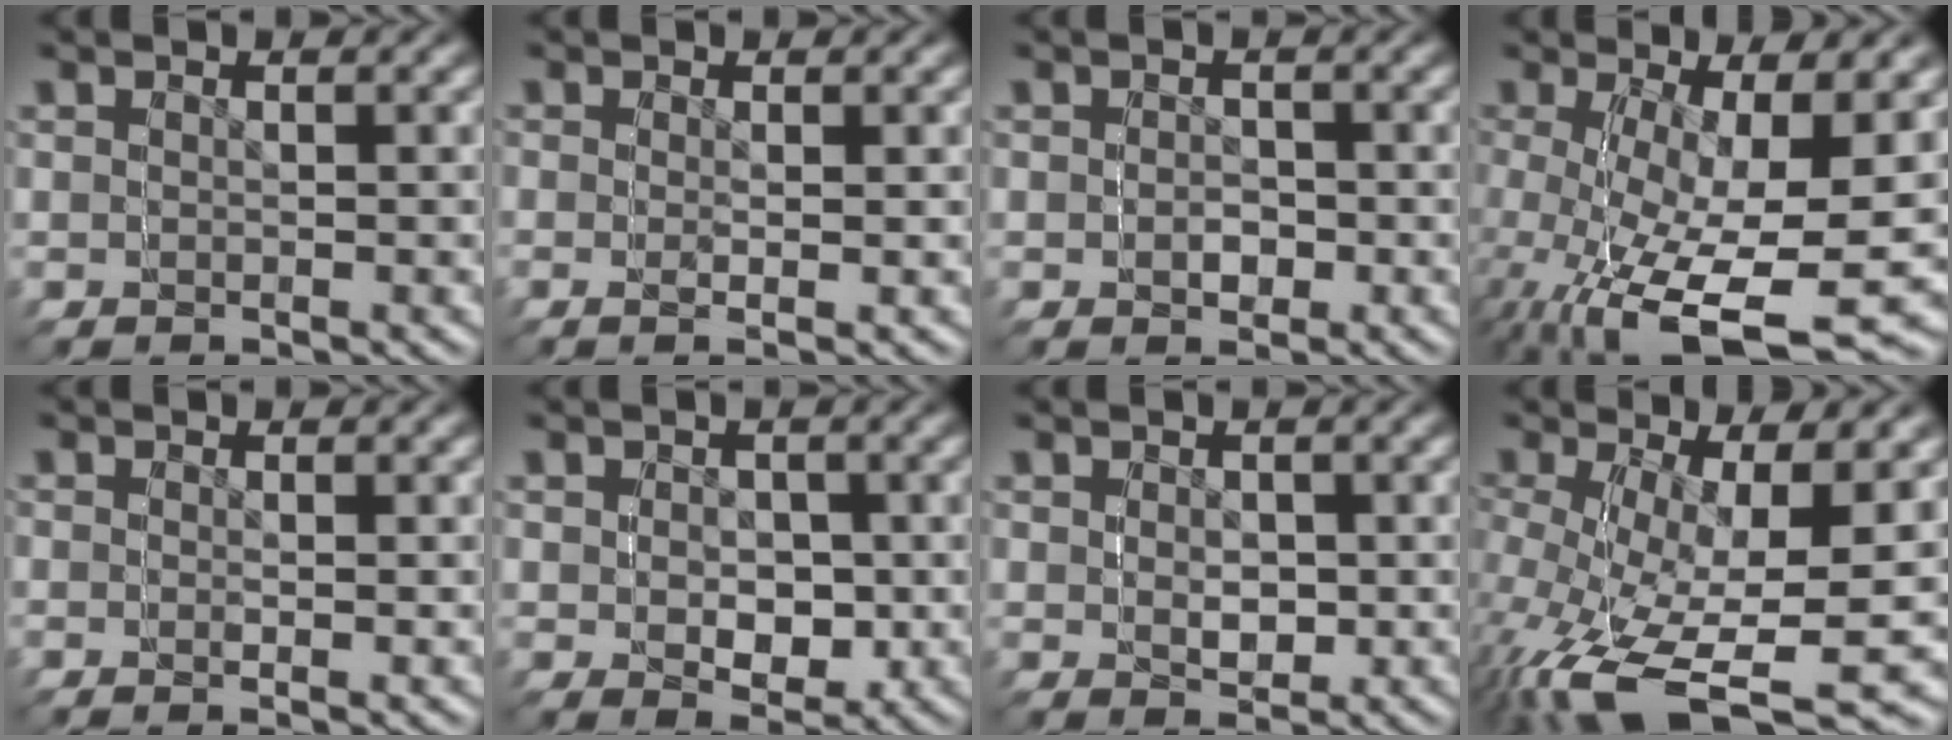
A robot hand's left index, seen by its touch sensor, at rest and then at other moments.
{"total": 1.5, "force": [0.3, -1.2, -0.9], "torque": [0.017, 0.011, -0.001]}
{"total": 1.4, "force": [0.1, 1.1, -0.9], "torque": [0.001, -0.006, 0.003]}
{"total": 5.0, "force": [-1.2, 2.6, 4.2], "torque": [-0.090, -0.010, -0.008]}
{"total": 0.9, "force": [0.0, -0.6, -0.6], "torque": [0.010, 0.003, -0.004]}
{"total": 2.3, "force": [0.7, 1.6, -1.5], "torque": [0.016, -0.003, 0.012]}
{"total": 1.6, "force": [0.6, 0.6, -1.4], "torque": [0.022, 0.002, 0.012]}
{"total": 4.2, "force": [-0.9, 2.5, 3.3], "torque": [-0.081, -0.013, 0.000]}